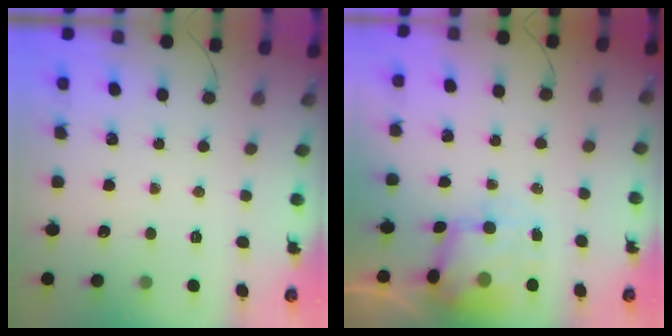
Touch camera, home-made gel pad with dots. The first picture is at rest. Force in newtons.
{"total": 6.6, "press": 6.4, "slide": 1.4}